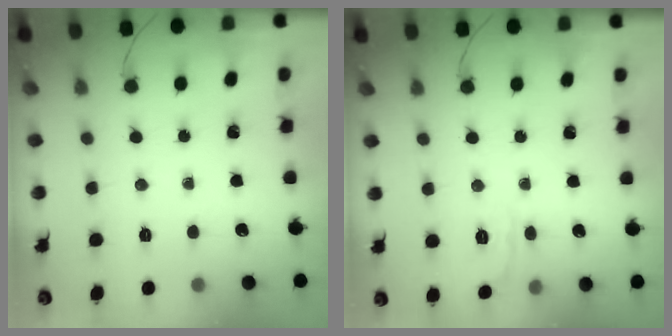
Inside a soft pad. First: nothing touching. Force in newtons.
{"total": 6.9, "press": 6.9, "slide": 1.1}